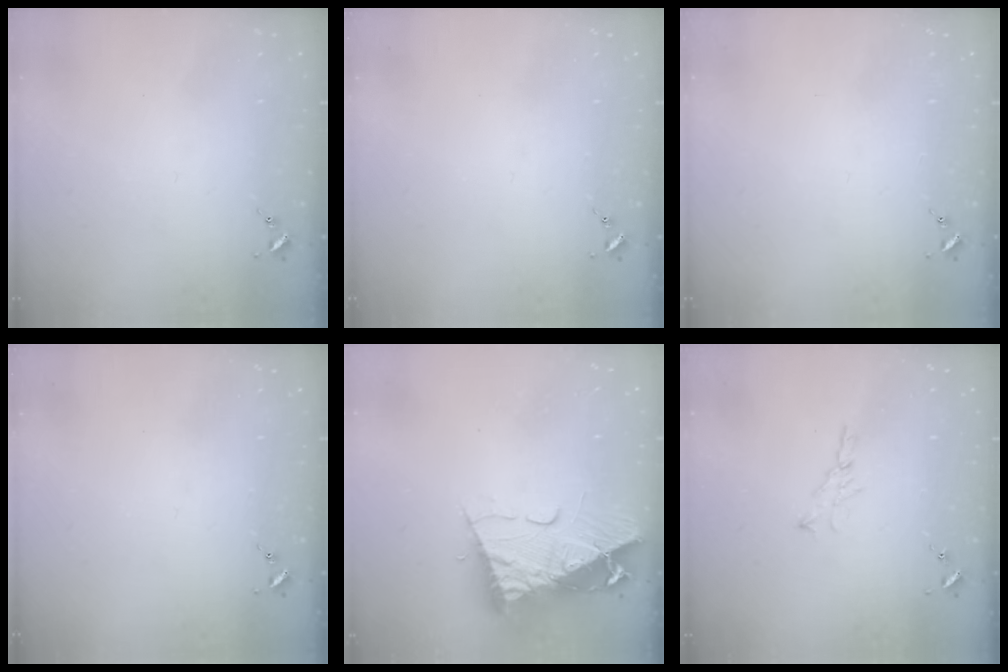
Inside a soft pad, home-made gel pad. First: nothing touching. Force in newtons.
{"total": 0.0}
{"total": 0.0}
{"total": 0.0}
{"total": 13.6, "press": 13.6, "slide": 1.1}
{"total": 5.2, "press": 5.2, "slide": 0.3}